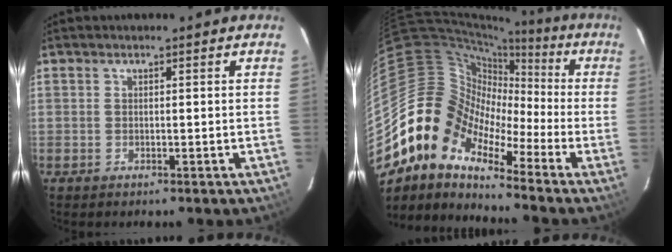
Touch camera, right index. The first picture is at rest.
{"total": 11.5, "force": [-7.0, 7.7, 4.9], "torque": [-0.079, 0.023, -0.165]}